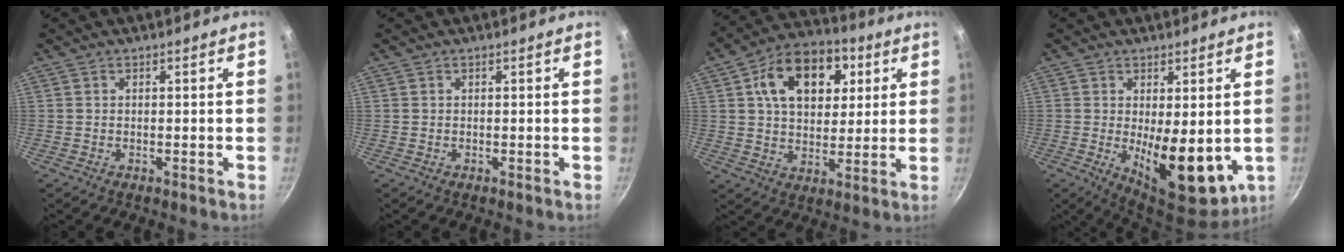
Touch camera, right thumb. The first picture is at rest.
{"total": 0.0}
{"total": 16.9, "force": [5.6, 11.3, 11.2], "torque": [-0.137, 0.000, 0.081]}
{"total": 12.2, "force": [-0.7, 5.3, 11.0], "torque": [-0.135, -0.025, 0.004]}